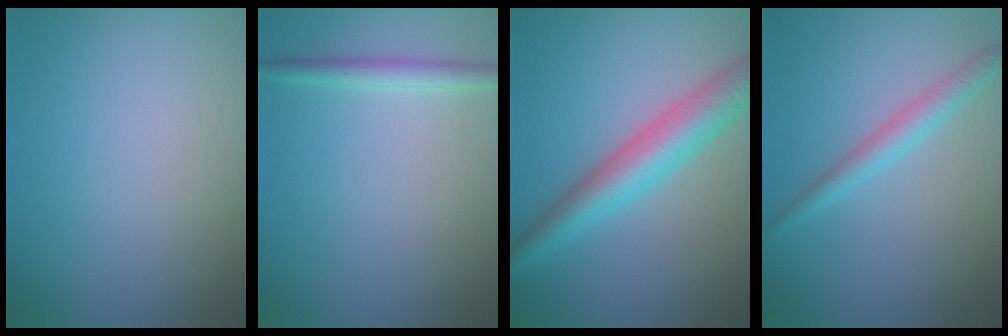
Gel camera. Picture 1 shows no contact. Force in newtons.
{"total": 1.8, "press": 1.8, "slide": 0.1}
{"total": 5.7, "press": 5.7, "slide": 0.2}
{"total": 2.2, "press": 2.2, "slide": 0.0}